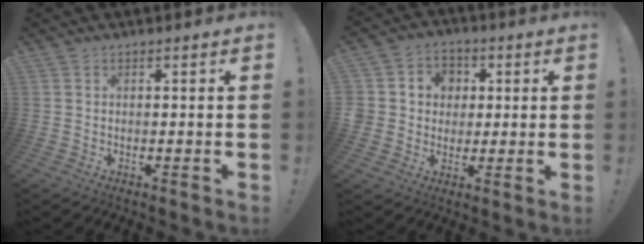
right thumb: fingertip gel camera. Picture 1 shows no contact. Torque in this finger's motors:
{"motor_torque": [1.07, 1.18, 0.62, -0.22, 0.00]}